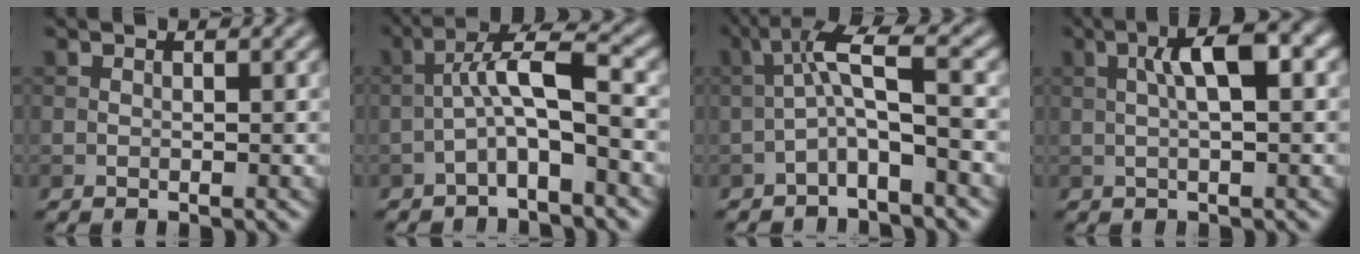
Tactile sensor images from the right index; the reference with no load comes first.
{"total": 4.6, "force": [-1.6, 0.9, 4.2], "torque": [-0.076, 0.025, -0.034]}
{"total": 4.2, "force": [-1.5, 0.7, 3.9], "torque": [-0.073, 0.022, -0.039]}
{"total": 4.7, "force": [1.0, 1.0, 4.5], "torque": [-0.079, 0.011, 0.014]}